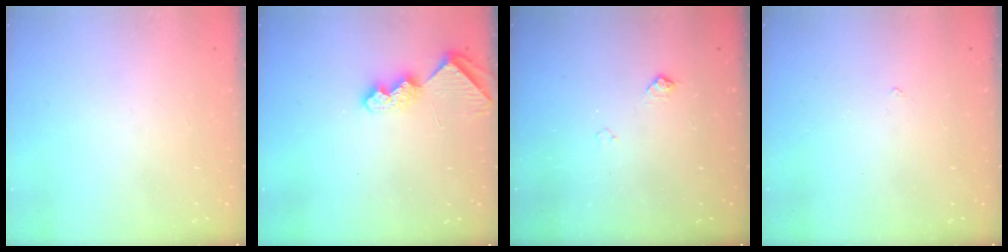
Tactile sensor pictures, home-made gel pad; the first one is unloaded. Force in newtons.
{"total": 6.9, "press": 6.9, "slide": 0.6}
{"total": 5.0, "press": 5.0, "slide": 0.7}
{"total": 1.9, "press": 1.9, "slide": 0.4}